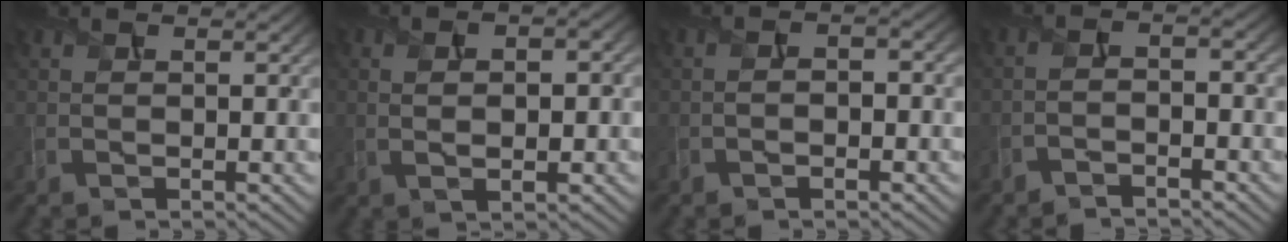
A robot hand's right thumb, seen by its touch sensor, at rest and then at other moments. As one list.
[{"total": 6.1, "force": [0.3, 3.4, 5.1], "torque": [-0.054, 0.001, -0.005]}, {"total": 2.5, "force": [-1.2, 0.9, 2.0], "torque": [-0.026, 0.002, -0.027]}, {"total": 2.9, "force": [-2.4, 0.4, 1.6], "torque": [-0.034, 0.002, -0.049]}]